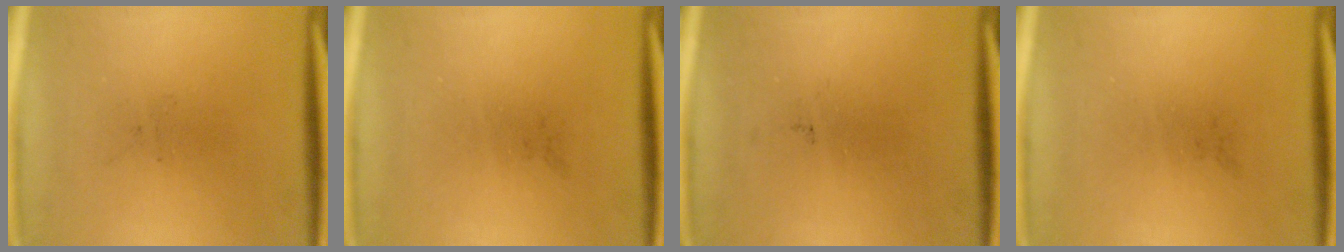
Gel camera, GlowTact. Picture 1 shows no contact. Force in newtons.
{"total": 0.0}
{"total": 0.0}
{"total": 0.0}